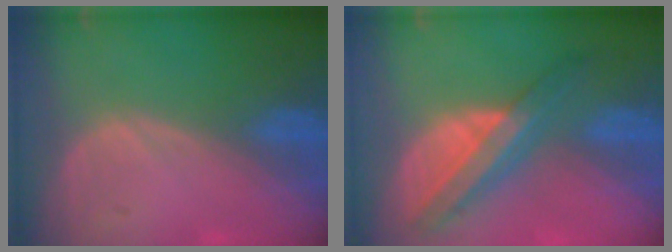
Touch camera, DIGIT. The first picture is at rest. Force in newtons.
{"total": 8.3, "press": 7.0, "slide": 4.4}